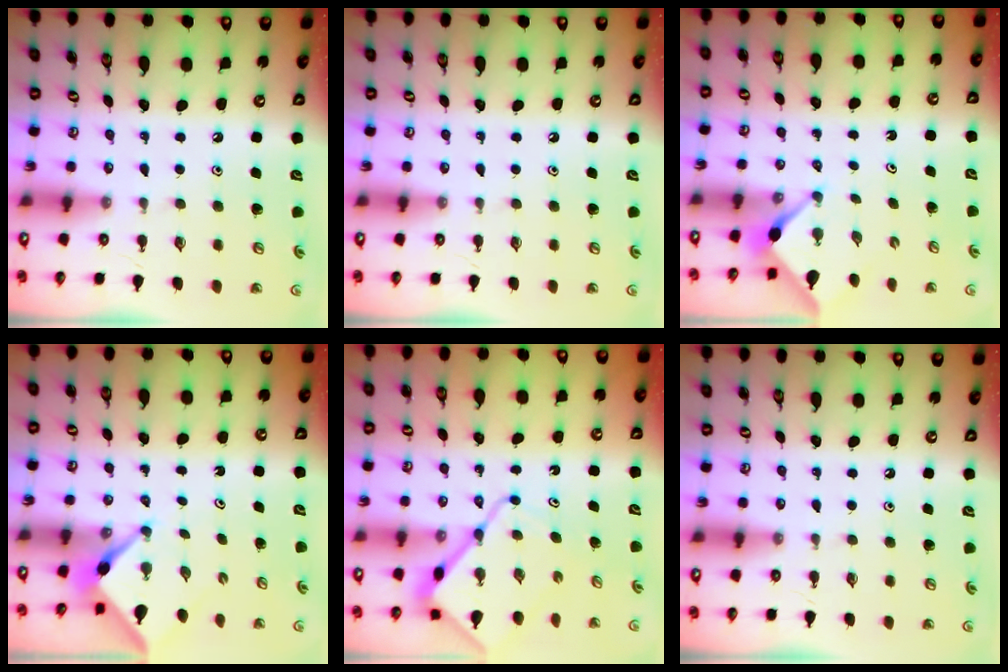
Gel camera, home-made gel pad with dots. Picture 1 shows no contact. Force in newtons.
{"total": 0.0}
{"total": 2.9, "press": 2.9, "slide": 0.3}
{"total": 3.0, "press": 3.0, "slide": 0.3}
{"total": 10.3, "press": 10.2, "slide": 1.1}
{"total": 0.0}